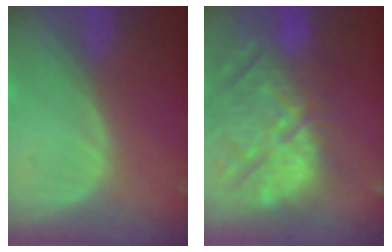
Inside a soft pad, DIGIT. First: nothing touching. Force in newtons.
{"total": 14.6, "press": 12.8, "slide": 7.1}